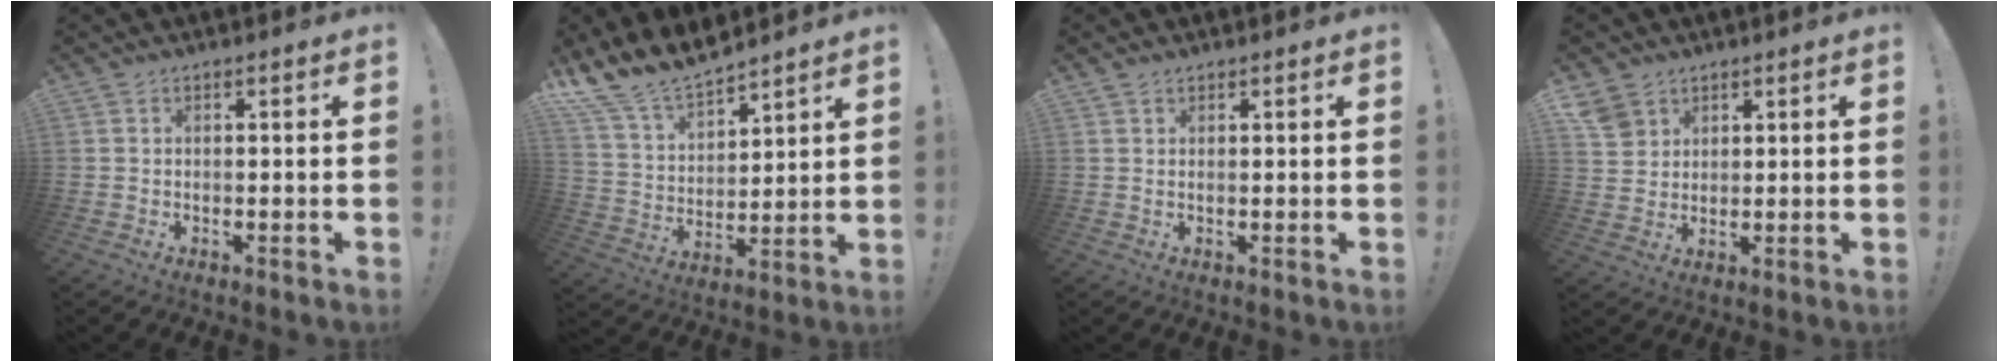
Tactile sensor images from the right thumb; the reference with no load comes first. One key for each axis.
{"total": 13.5, "fx": 12.4, "fy": 3.9, "fz": 3.4, "tx": -0.095, "ty": -0.100, "tz": 0.233}
{"total": 1.1, "fx": 1.0, "fy": 0.3, "fz": 0.4, "tx": -0.003, "ty": -0.003, "tz": 0.017}
{"total": 6.0, "fx": 3.7, "fy": 4.4, "fz": 1.6, "tx": -0.027, "ty": -0.017, "tz": 0.075}